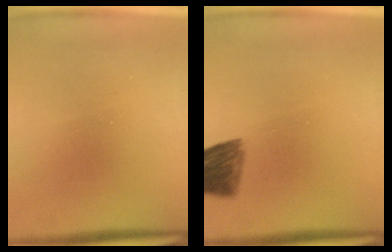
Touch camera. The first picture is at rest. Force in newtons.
{"total": 6.0}